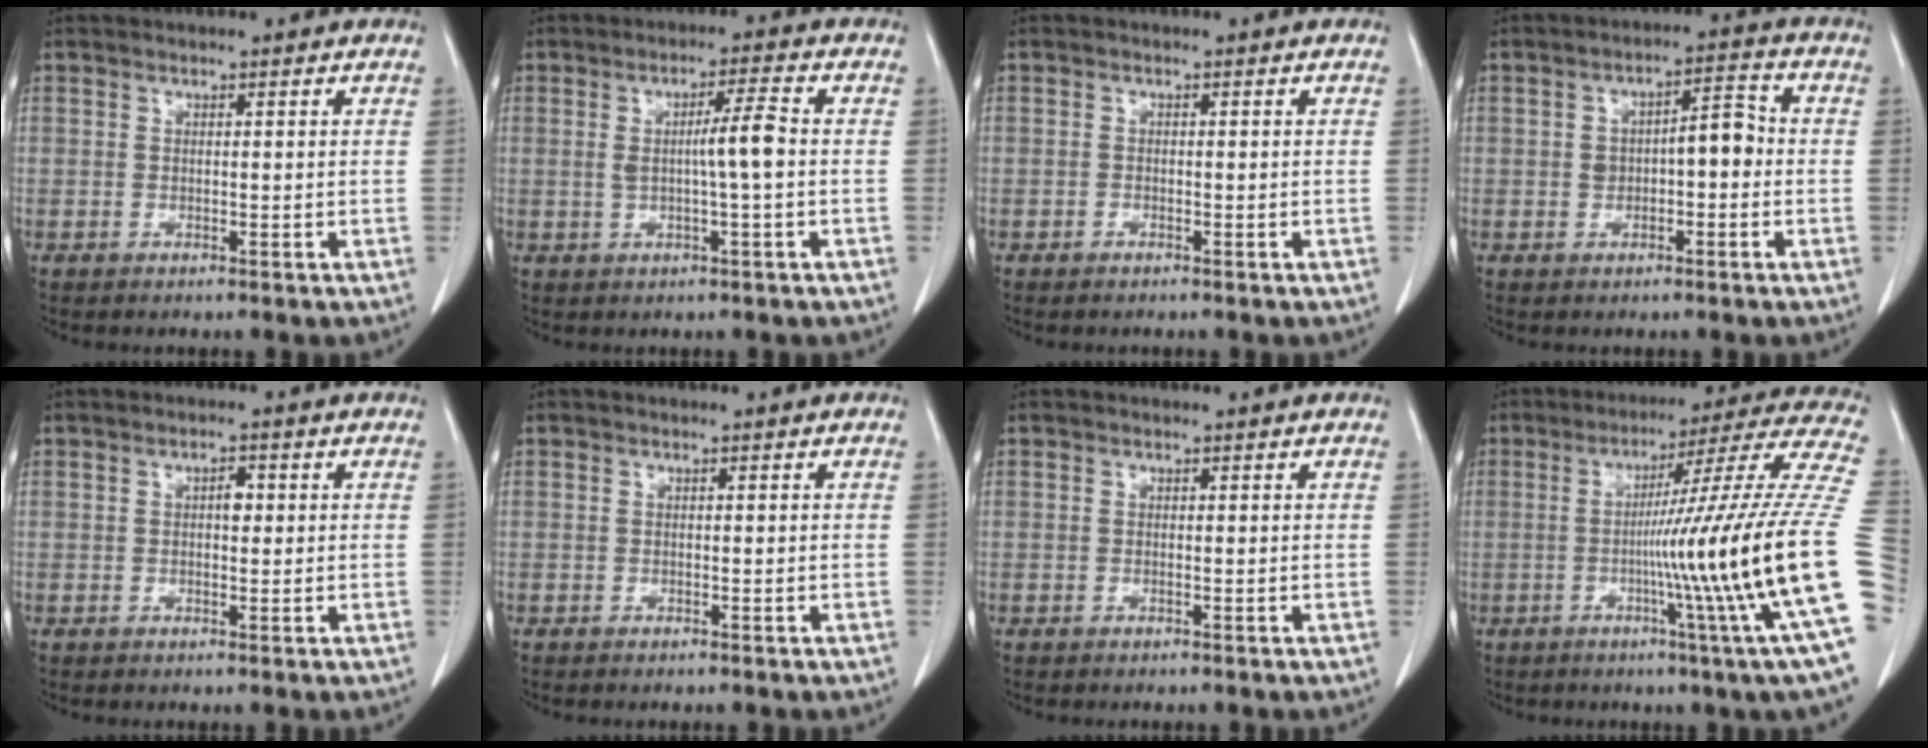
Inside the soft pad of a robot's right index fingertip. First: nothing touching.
{"total": 5.1, "force": [0.0, -0.1, 5.1], "torque": [-0.086, 0.003, 0.001]}
{"total": 0.6, "force": [-0.5, 0.2, 0.3], "torque": [-0.010, -0.001, -0.008]}
{"total": 5.7, "force": [-0.3, 2.5, 5.1], "torque": [-0.084, 0.031, -0.005]}
{"total": 1.8, "force": [0.3, 0.9, 1.6], "torque": [-0.023, 0.004, 0.003]}
{"total": 0.0}
{"total": 0.0}
{"total": 25.8, "force": [-4.4, -3.0, 25.2], "torque": [-0.273, -0.007, -0.093]}